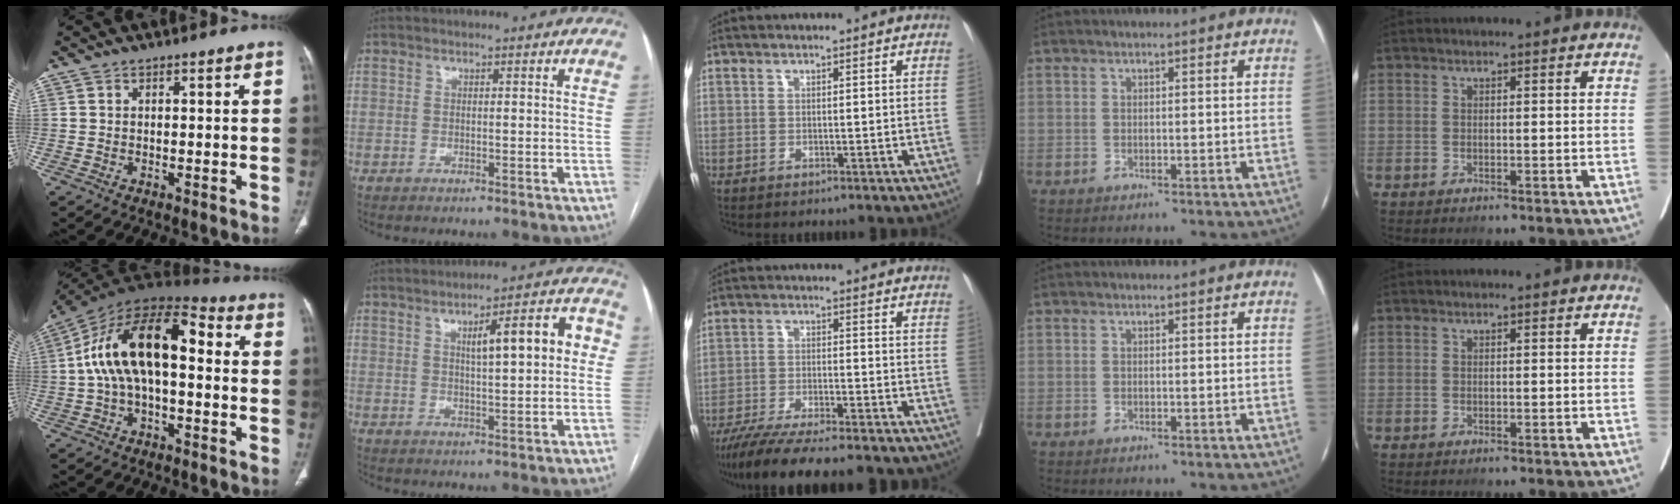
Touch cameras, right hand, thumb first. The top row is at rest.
{"thumb": {"total": 18.5, "force": [1.0, 9.3, 15.9], "torque": [-0.276, 0.053, 0.007]}, "index": {"total": 9.5, "force": [2.1, 2.2, 9.1], "torque": [-0.128, 0.024, 0.030]}, "middle": {"total": 16.2, "force": [-13.9, 1.5, 8.0], "torque": [-0.129, -0.028, -0.212]}}